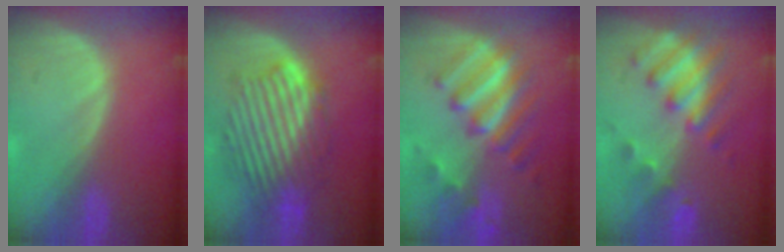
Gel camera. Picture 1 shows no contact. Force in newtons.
{"total": 9.0, "press": 9.0, "slide": 1.2}
{"total": 9.5, "press": 8.2, "slide": 4.9}
{"total": 8.1, "press": 7.2, "slide": 3.8}